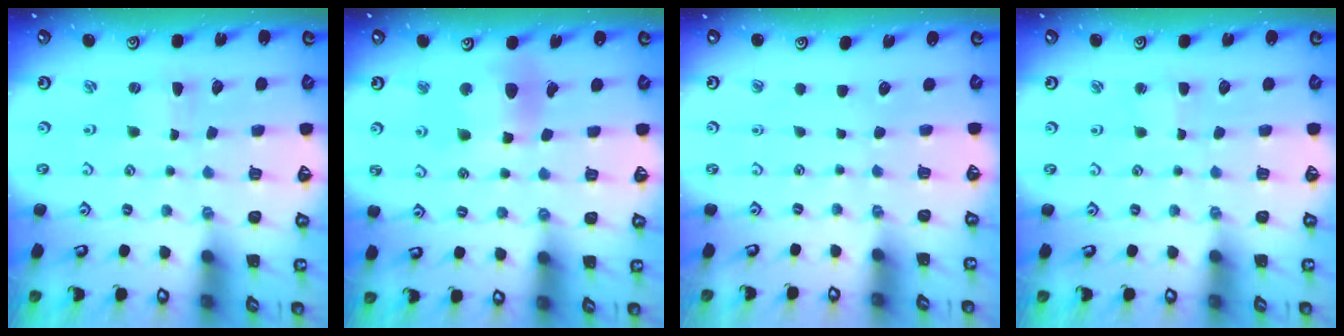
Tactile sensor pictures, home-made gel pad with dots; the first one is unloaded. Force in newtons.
{"total": 10.4, "press": 10.3, "slide": 1.2}
{"total": 0.0}
{"total": 1.5, "press": 1.5, "slide": 0.2}